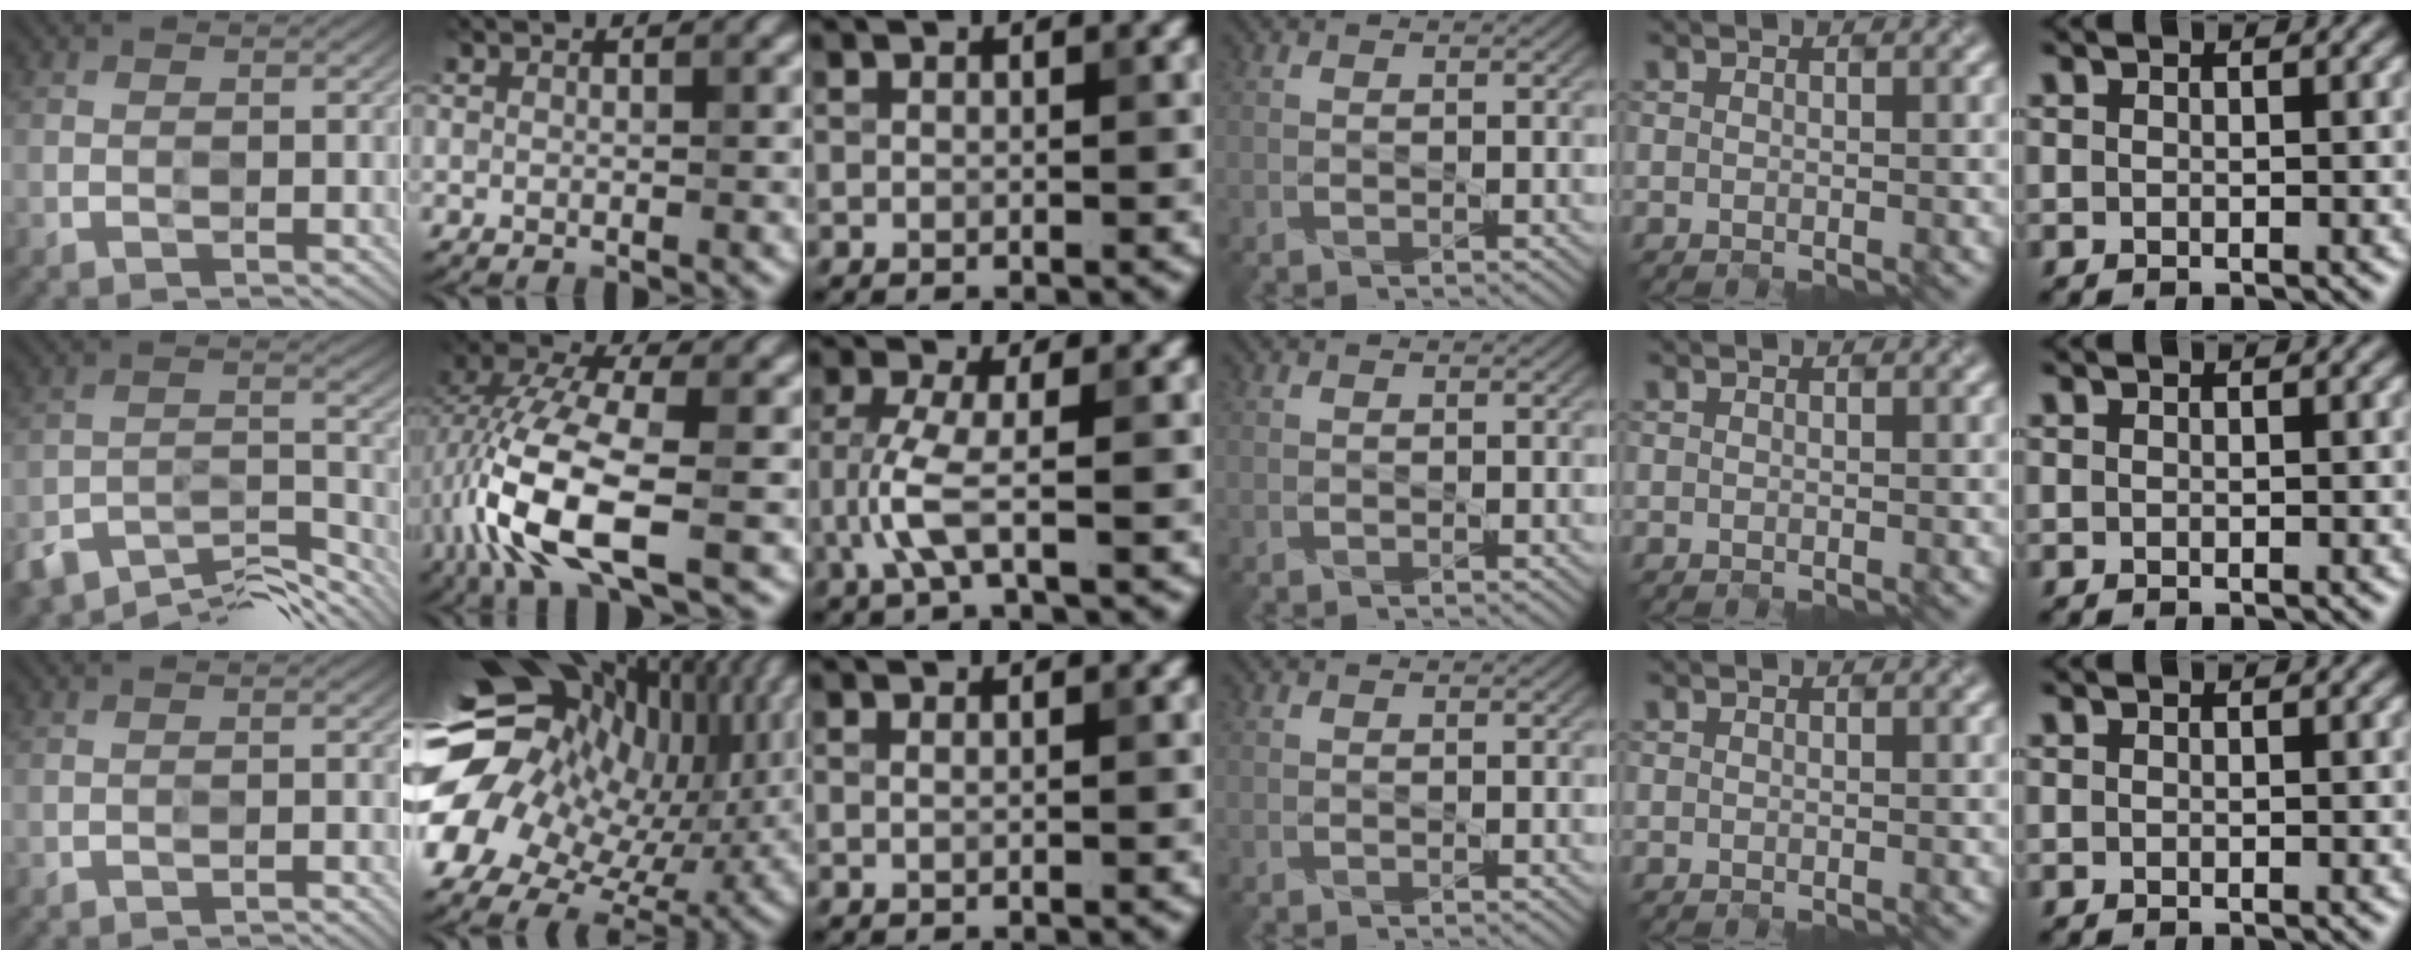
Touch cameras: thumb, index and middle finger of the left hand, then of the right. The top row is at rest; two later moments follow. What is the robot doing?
{"motion": "close", "object": "sandwich press"}